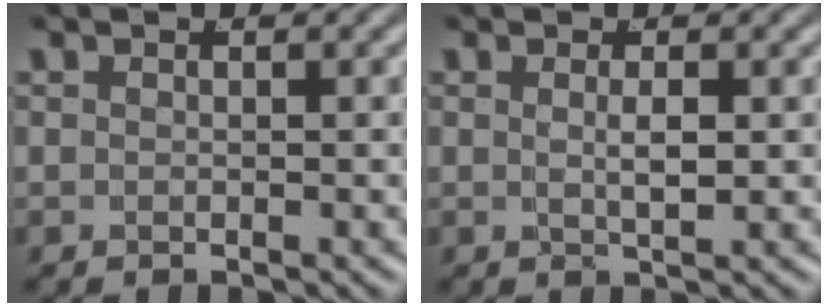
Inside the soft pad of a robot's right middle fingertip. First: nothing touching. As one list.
[{"total": 1.6, "force": [0.2, -0.3, 1.5], "torque": [-0.026, -0.011, 0.012]}]